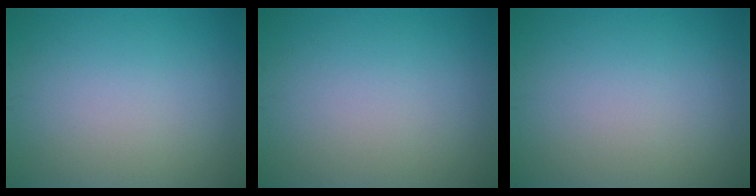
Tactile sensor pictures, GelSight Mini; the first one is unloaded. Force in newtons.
{"total": 0.0}
{"total": 0.0}